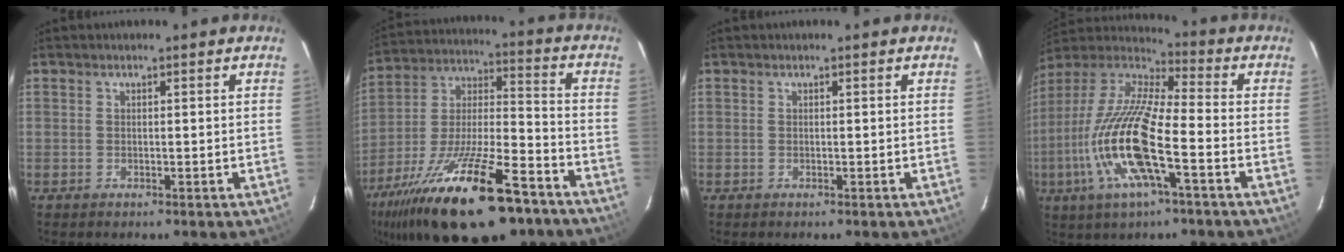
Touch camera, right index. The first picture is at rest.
{"total": 27.0, "force": [-17.6, 8.7, 18.5], "torque": [-0.346, -0.029, -0.279]}
{"total": 0.0}
{"total": 18.8, "force": [-6.1, 4.2, 17.3], "torque": [-0.350, -0.019, -0.126]}